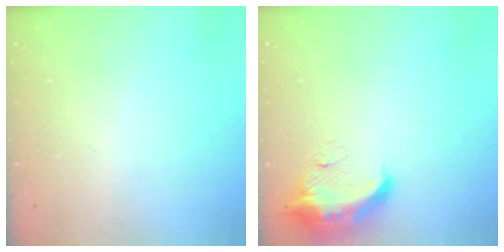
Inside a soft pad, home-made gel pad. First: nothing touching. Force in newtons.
{"total": 10.7, "press": 10.7, "slide": 1.1}